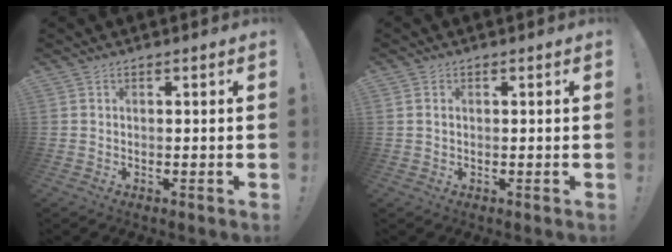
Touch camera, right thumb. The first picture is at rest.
{"total": 0.9, "force": [0.4, 0.7, 0.4], "torque": [-0.010, 0.004, 0.007]}